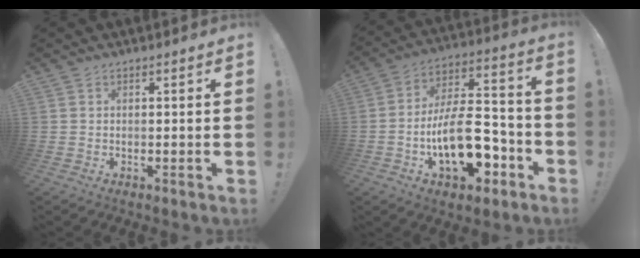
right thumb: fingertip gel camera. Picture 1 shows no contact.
{"total": 19.8, "force": [-7.3, 10.1, 15.4], "torque": [-0.258, 0.054, -0.112]}